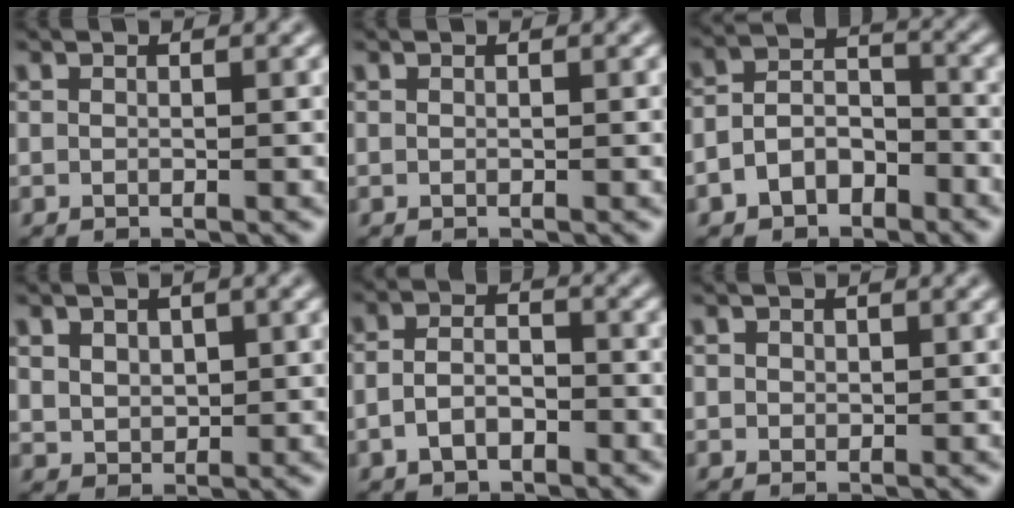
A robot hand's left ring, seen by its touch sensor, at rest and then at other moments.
{"total": 0.0}
{"total": 4.4, "force": [-2.3, 3.0, 2.2], "torque": [-0.041, 0.003, -0.047]}
{"total": 2.7, "force": [0.9, 1.9, 1.7], "torque": [-0.036, 0.002, 0.016]}
{"total": 3.2, "force": [-1.3, 2.1, 2.1], "torque": [-0.041, 0.002, -0.028]}
{"total": 0.8, "force": [0.3, 0.7, 0.2], "torque": [0.000, -0.004, 0.005]}